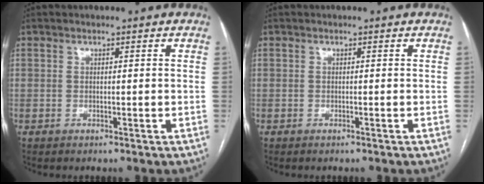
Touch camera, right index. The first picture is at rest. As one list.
[{"total": 0.0}]